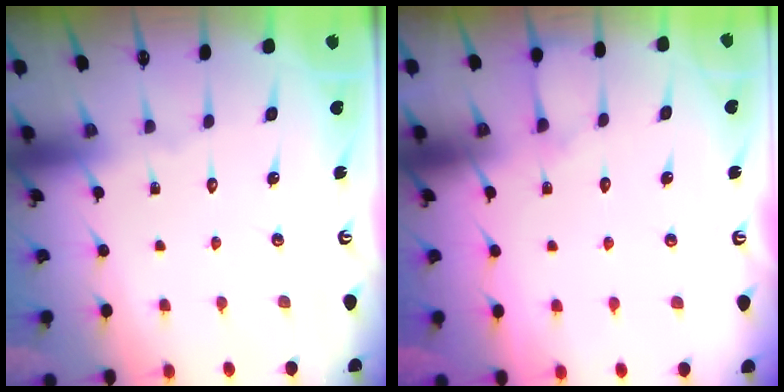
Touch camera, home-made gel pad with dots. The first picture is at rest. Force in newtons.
{"total": 3.9, "press": 3.9, "slide": 0.4}